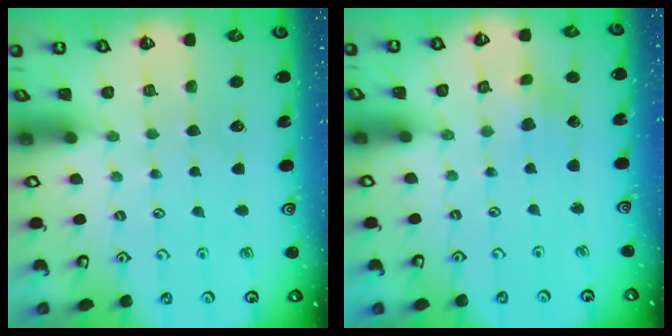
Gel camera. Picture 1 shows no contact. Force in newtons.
{"total": 2.0, "press": 1.9, "slide": 0.3}